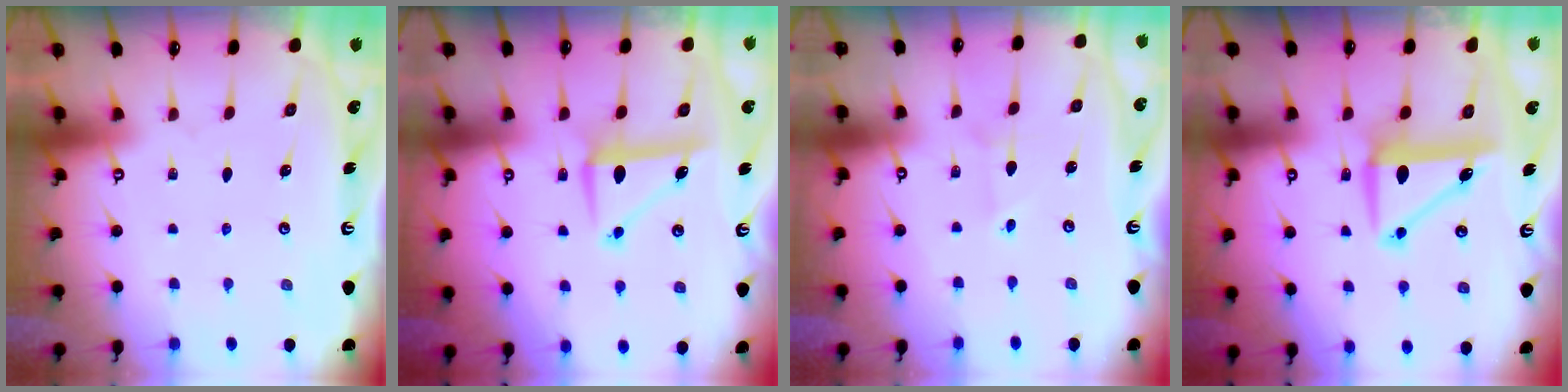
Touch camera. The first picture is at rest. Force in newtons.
{"total": 7.6, "press": 7.5, "slide": 1.1}
{"total": 2.2, "press": 2.2, "slide": 0.1}
{"total": 9.2, "press": 9.1, "slide": 1.5}